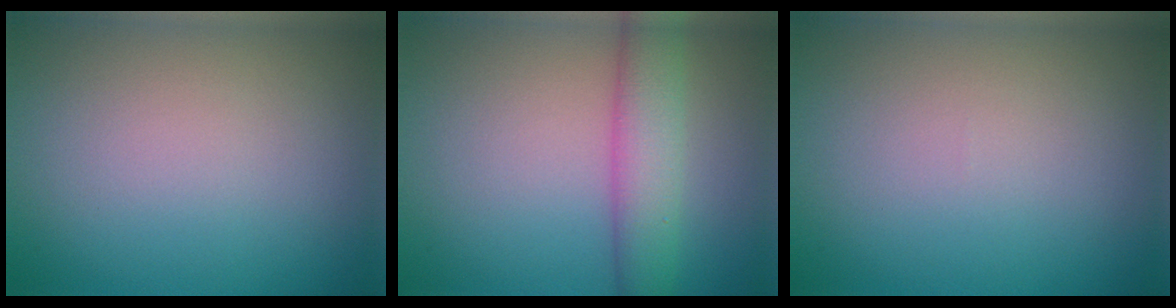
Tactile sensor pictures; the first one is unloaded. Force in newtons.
{"total": 4.4, "press": 4.4, "slide": 0.1}
{"total": 0.0}